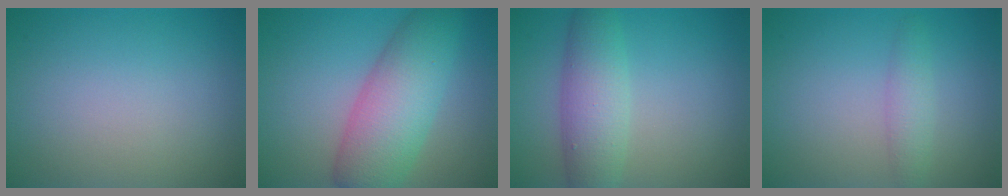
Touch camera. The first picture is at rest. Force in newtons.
{"total": 7.9, "press": 7.9, "slide": 0.1}
{"total": 4.9, "press": 4.9, "slide": 0.1}
{"total": 1.9, "press": 1.9, "slide": 0.1}